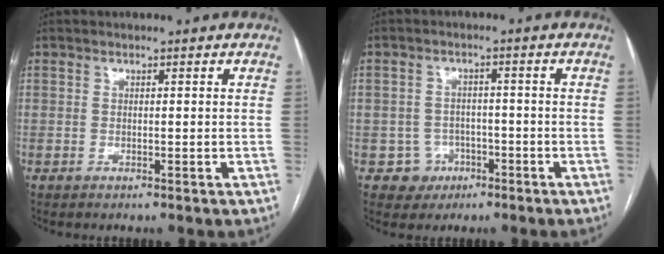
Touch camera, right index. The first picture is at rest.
{"total": 4.3, "force": [-1.8, 3.9, -0.2], "torque": [0.014, 0.017, -0.022]}